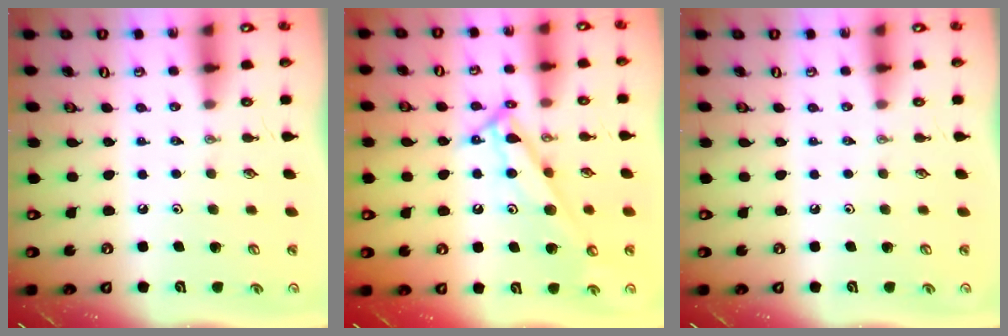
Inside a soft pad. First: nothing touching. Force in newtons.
{"total": 10.6, "press": 10.6, "slide": 0.3}
{"total": 0.0}